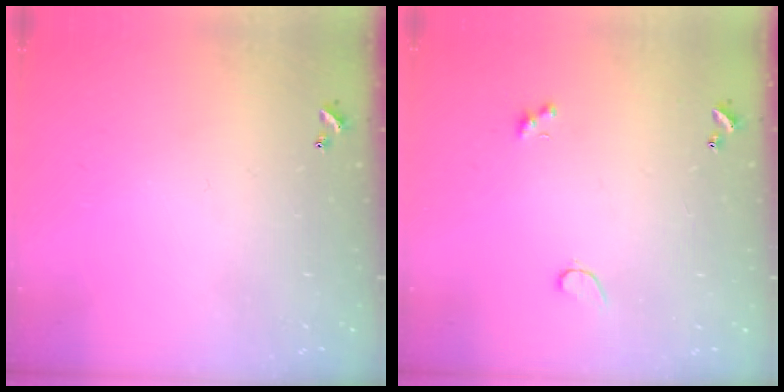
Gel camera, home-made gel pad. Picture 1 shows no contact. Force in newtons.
{"total": 1.3, "press": 1.0, "slide": 0.8}